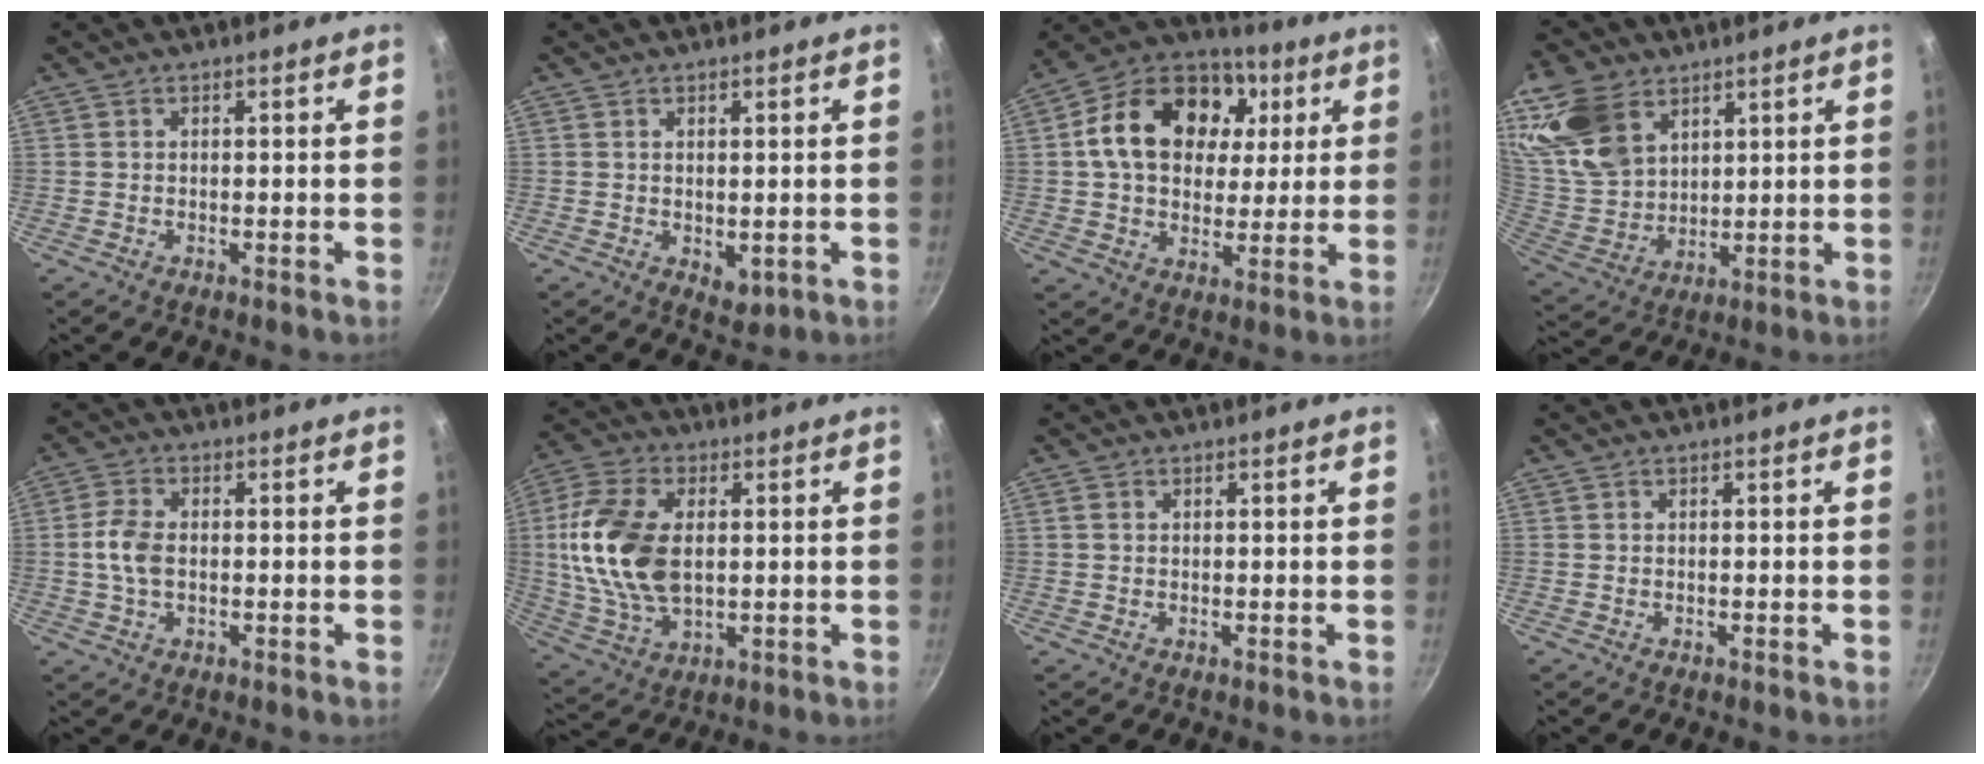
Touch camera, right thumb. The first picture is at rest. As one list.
[{"total": 2.8, "force": [0.3, 1.8, 2.1], "torque": [-0.028, -0.010, 0.008]}, {"total": 21.2, "force": [5.2, 15.5, 13.5], "torque": [-0.218, 0.018, 0.075]}, {"total": 16.2, "force": [8.2, 11.0, 8.6], "torque": [-0.160, -0.031, 0.172]}, {"total": 5.6, "force": [-0.2, 3.5, 4.4], "torque": [-0.088, 0.011, -0.007]}, {"total": 17.5, "force": [1.7, 10.7, 13.7], "torque": [-0.261, 0.002, 0.033]}, {"total": 0.9, "force": [0.2, 0.8, 0.5], "torque": [-0.008, 0.003, 0.003]}, {"total": 0.0}]